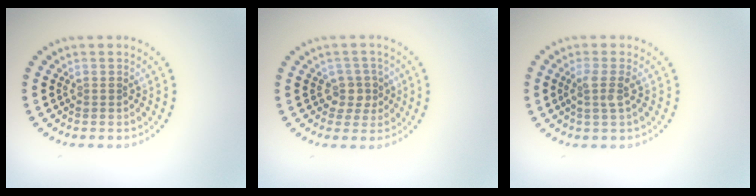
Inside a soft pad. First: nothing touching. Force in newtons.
{"total": 2.0, "press": 1.6, "slide": 1.1}
{"total": 1.8, "press": 1.3, "slide": 1.2}